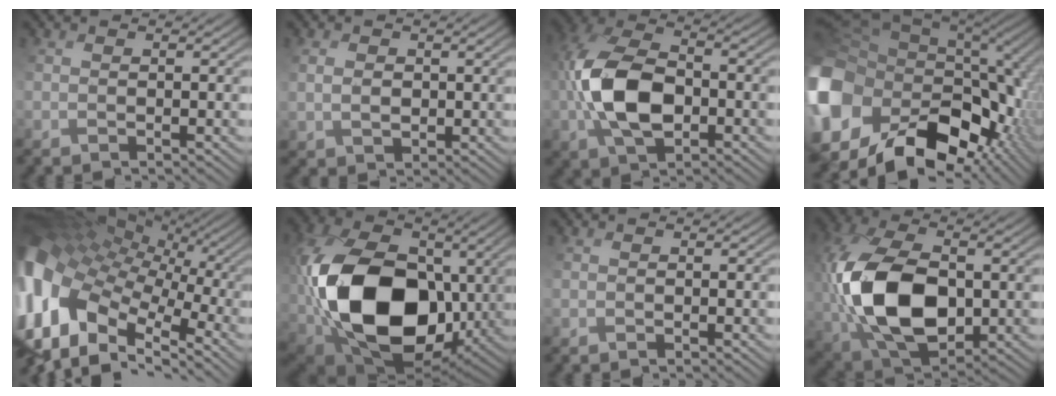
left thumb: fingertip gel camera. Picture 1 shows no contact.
{"total": 1.7, "force": [1.0, 1.3, 0.4], "torque": [-0.009, 0.003, 0.022]}
{"total": 10.5, "force": [-1.2, 6.2, 8.3], "torque": [-0.190, 0.011, -0.029]}
{"total": 20.3, "force": [-5.4, 14.9, 12.6], "torque": [-0.312, -0.021, -0.086]}
{"total": 17.8, "force": [-2.0, 11.9, 13.1], "torque": [-0.292, 0.002, -0.027]}
{"total": 19.1, "force": [1.0, 13.3, 13.6], "torque": [-0.316, -0.021, 0.032]}
{"total": 0.0}
{"total": 14.8, "force": [0.0, 9.1, 11.7], "torque": [-0.275, 0.001, 0.007]}